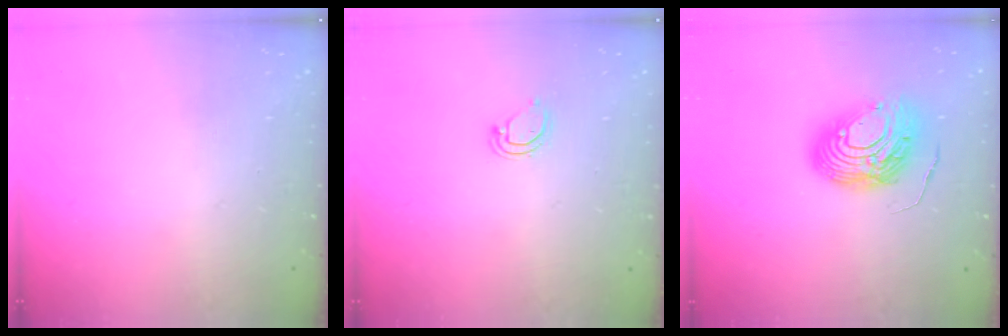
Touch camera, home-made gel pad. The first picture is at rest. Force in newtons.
{"total": 3.6, "press": 3.5, "slide": 0.4}
{"total": 12.0, "press": 12.0, "slide": 1.1}